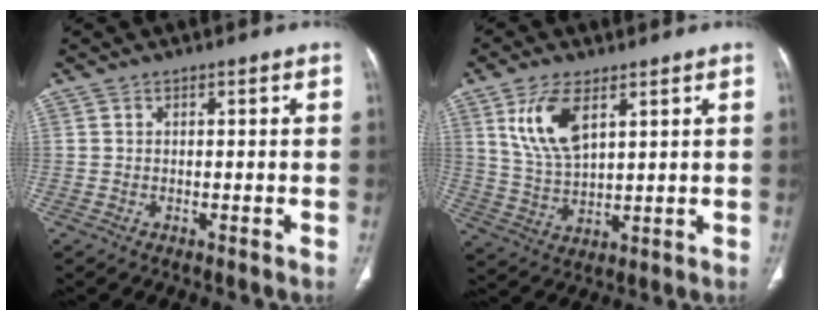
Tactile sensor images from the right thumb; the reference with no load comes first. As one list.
[{"total": 10.0, "force": [4.6, 4.6, 7.6], "torque": [-0.148, -0.018, 0.099]}]